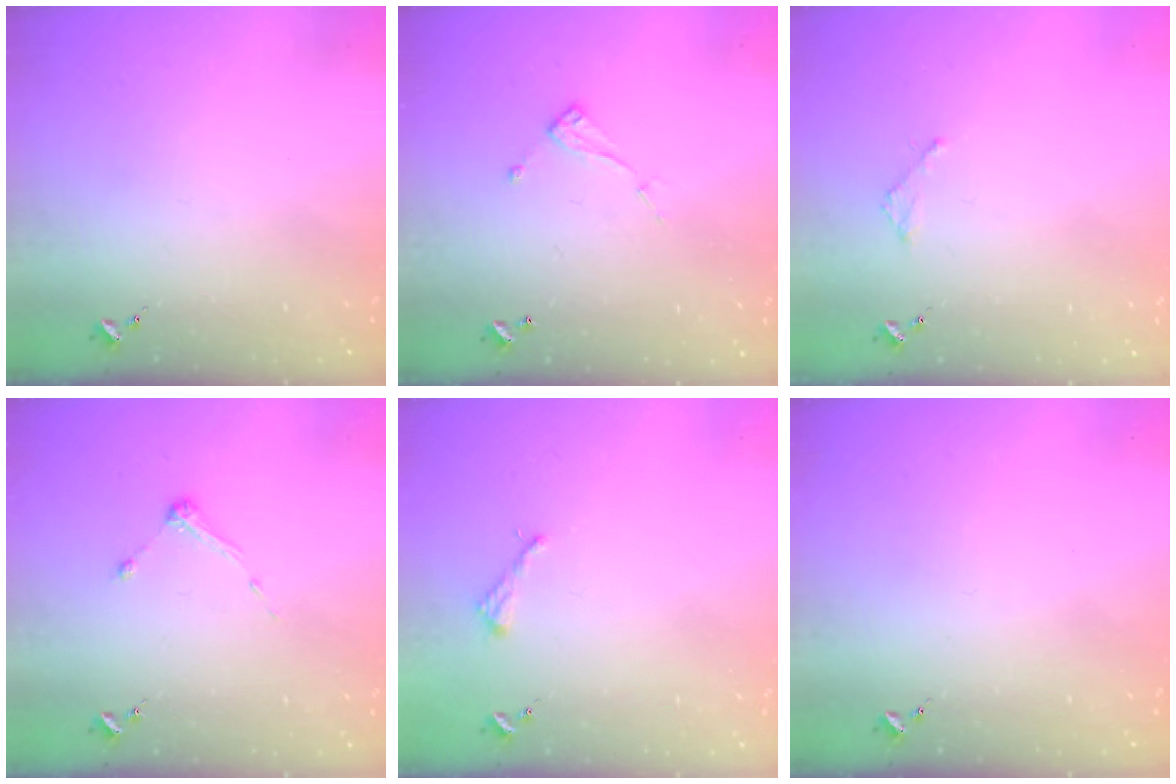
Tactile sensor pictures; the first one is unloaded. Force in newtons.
{"total": 6.6, "press": 6.6, "slide": 0.1}
{"total": 2.1, "press": 2.1, "slide": 0.2}
{"total": 3.9, "press": 3.8, "slide": 0.4}
{"total": 2.6, "press": 2.6, "slide": 0.3}
{"total": 0.0}